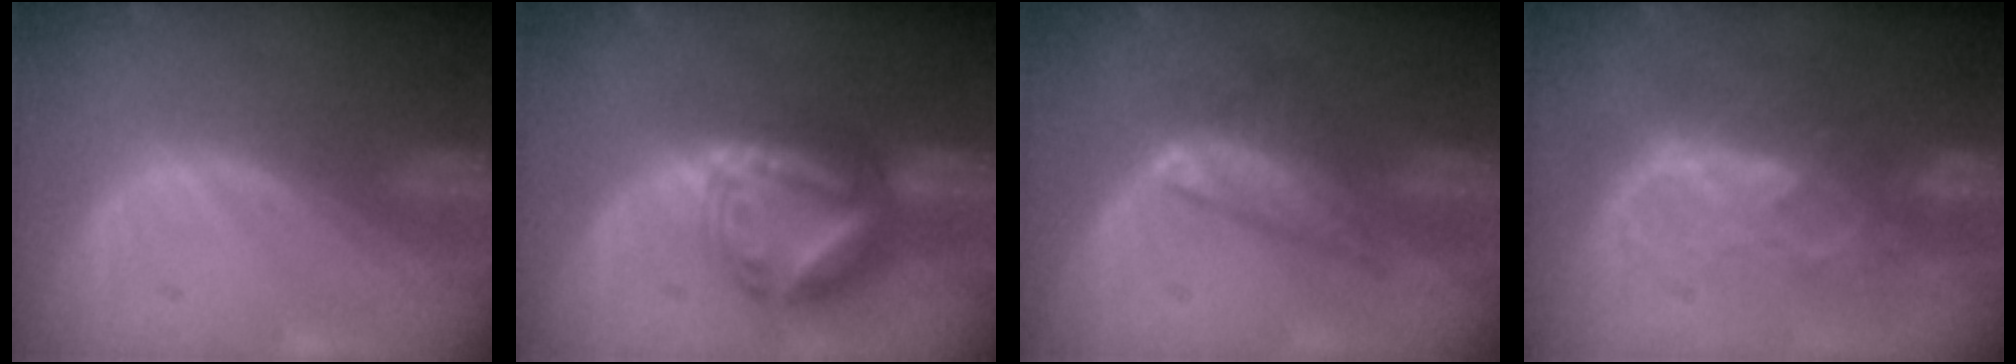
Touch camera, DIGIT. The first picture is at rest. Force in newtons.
{"total": 8.9, "press": 8.8, "slide": 0.9}
{"total": 6.1, "press": 5.4, "slide": 2.7}
{"total": 6.3, "press": 6.3, "slide": 0.7}